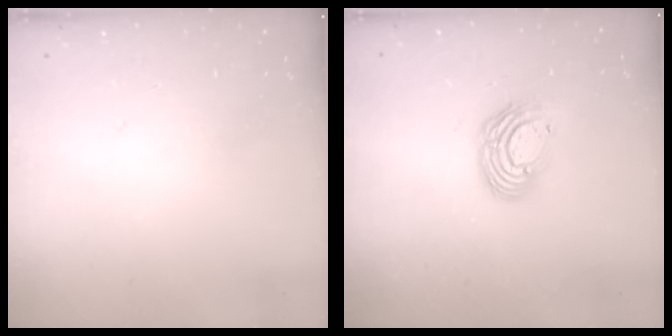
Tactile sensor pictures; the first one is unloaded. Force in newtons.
{"total": 10.9, "press": 10.9, "slide": 0.8}